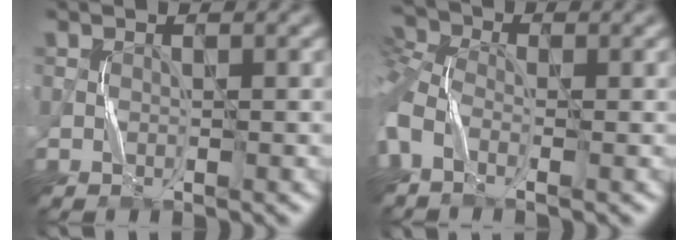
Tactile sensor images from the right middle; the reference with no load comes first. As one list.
[{"total": 5.6, "force": [-0.8, 3.5, 4.3], "torque": [-0.121, 0.003, -0.024]}]